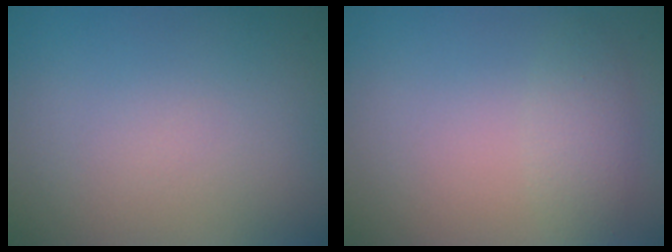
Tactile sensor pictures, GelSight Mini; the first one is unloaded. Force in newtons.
{"total": 2.1, "press": 2.1, "slide": 0.1}